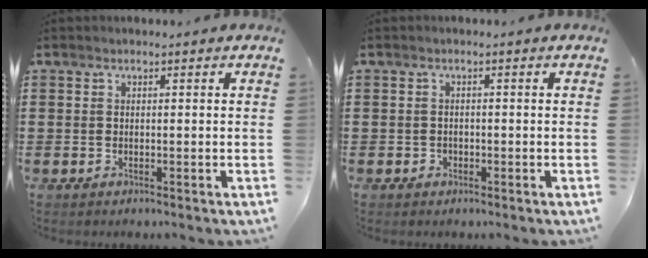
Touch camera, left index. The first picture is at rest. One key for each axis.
{"total": 0.7, "fx": -0.2, "fy": 0.7, "fz": 0.1, "tx": -0.006, "ty": 0.004, "tz": -0.005}